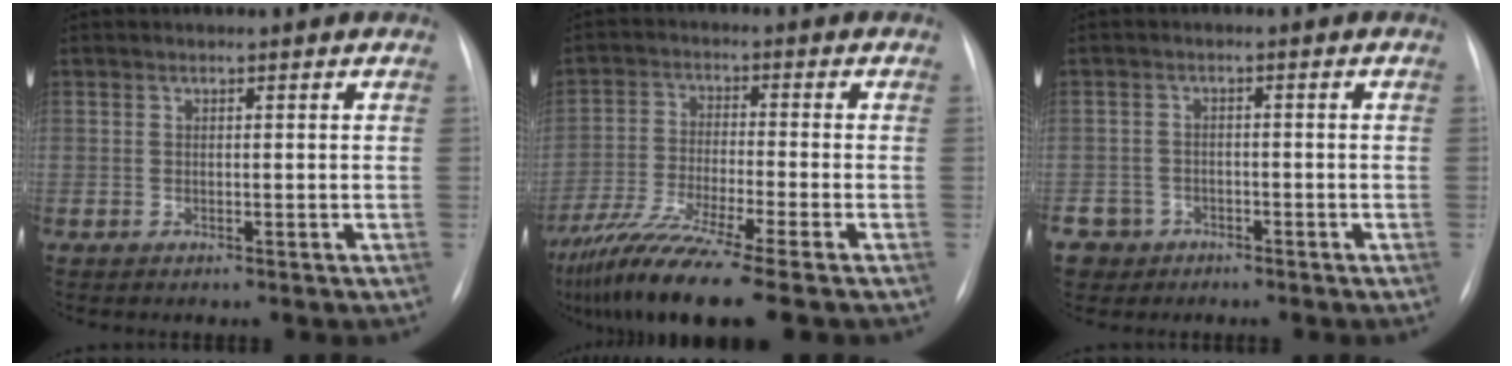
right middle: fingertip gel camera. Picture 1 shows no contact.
{"total": 12.9, "force": [-9.6, -0.8, 8.6], "torque": [-0.163, -0.044, -0.166]}
{"total": 4.6, "force": [-2.8, 3.6, -0.3], "torque": [0.006, 0.010, -0.047]}